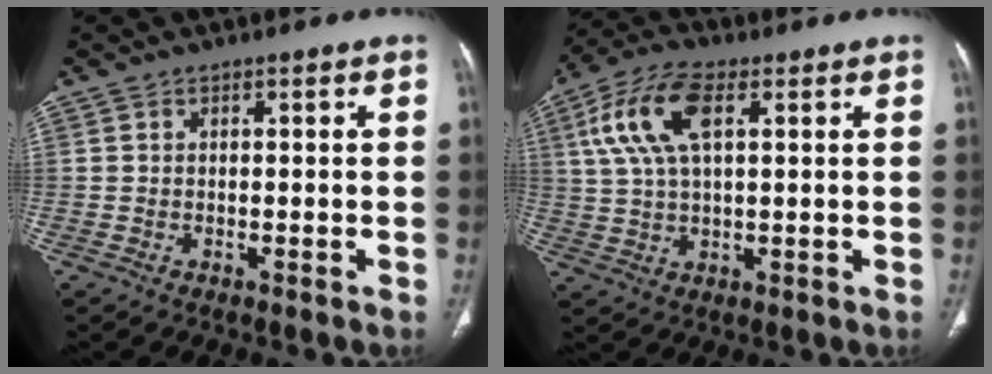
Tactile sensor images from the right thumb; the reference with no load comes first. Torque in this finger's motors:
{"motor_torque": [-0.45, 1.15, 1.23, 0.08, 0.14]}